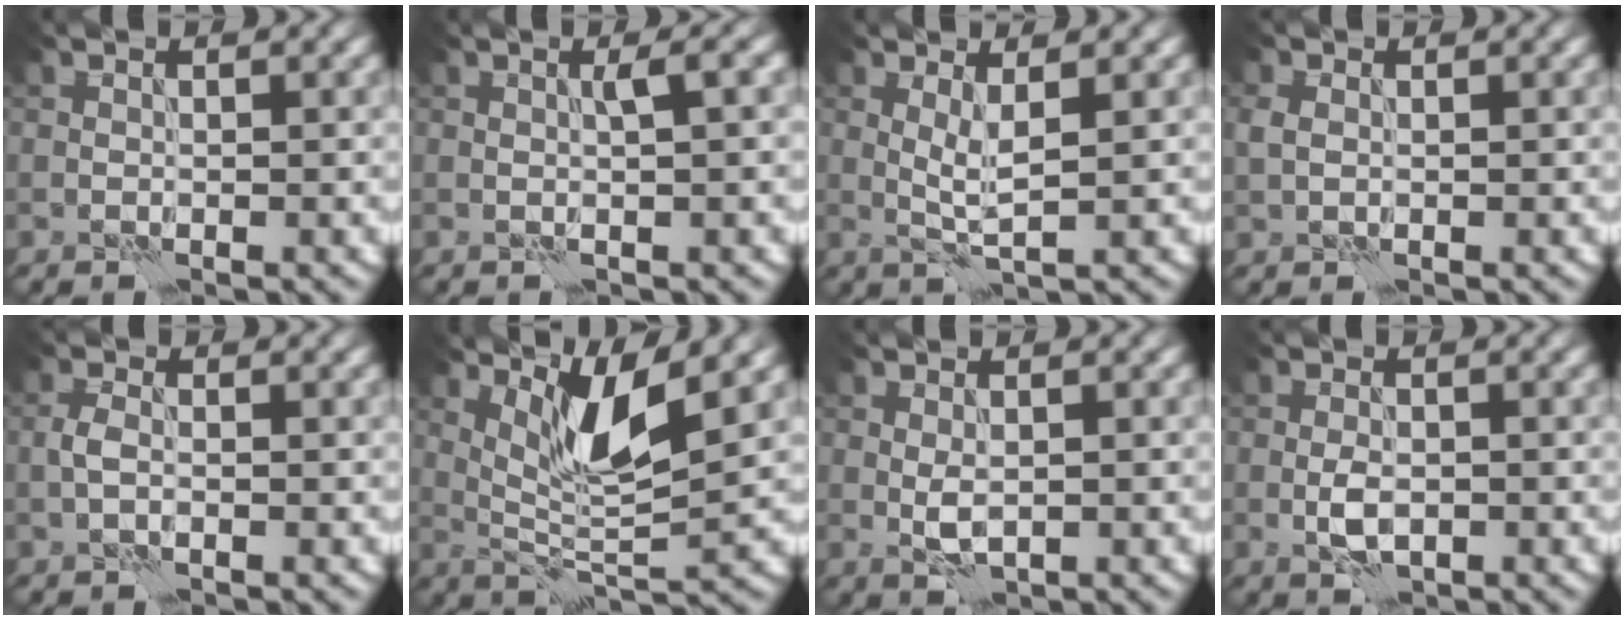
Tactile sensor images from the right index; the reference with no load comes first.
{"total": 1.7, "force": [0.4, -0.1, 1.7], "torque": [-0.026, 0.006, 0.004]}
{"total": 2.1, "force": [0.6, 0.2, 2.0], "torque": [-0.043, -0.004, 0.013]}
{"total": 1.4, "force": [0.1, 1.1, 0.9], "torque": [-0.024, 0.002, 0.002]}
{"total": 1.6, "force": [-0.5, 0.9, 1.3], "torque": [-0.029, 0.002, -0.014]}
{"total": 5.3, "force": [2.6, 0.9, 4.5], "torque": [-0.094, -0.010, 0.054]}
{"total": 1.9, "force": [0.0, 1.0, 1.7], "torque": [-0.036, -0.002, 0.002]}
{"total": 2.5, "force": [-0.6, 1.3, 2.0], "torque": [-0.041, -0.001, -0.012]}